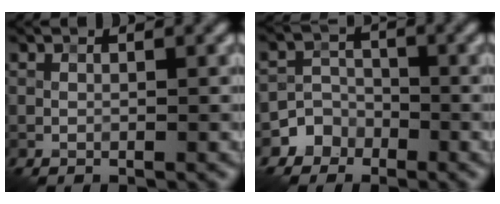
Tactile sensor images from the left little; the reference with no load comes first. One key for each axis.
{"total": 3.6, "fx": -2.1, "fy": 2.9, "fz": -0.1, "tx": 0.040, "ty": 0.006, "tz": -0.050}